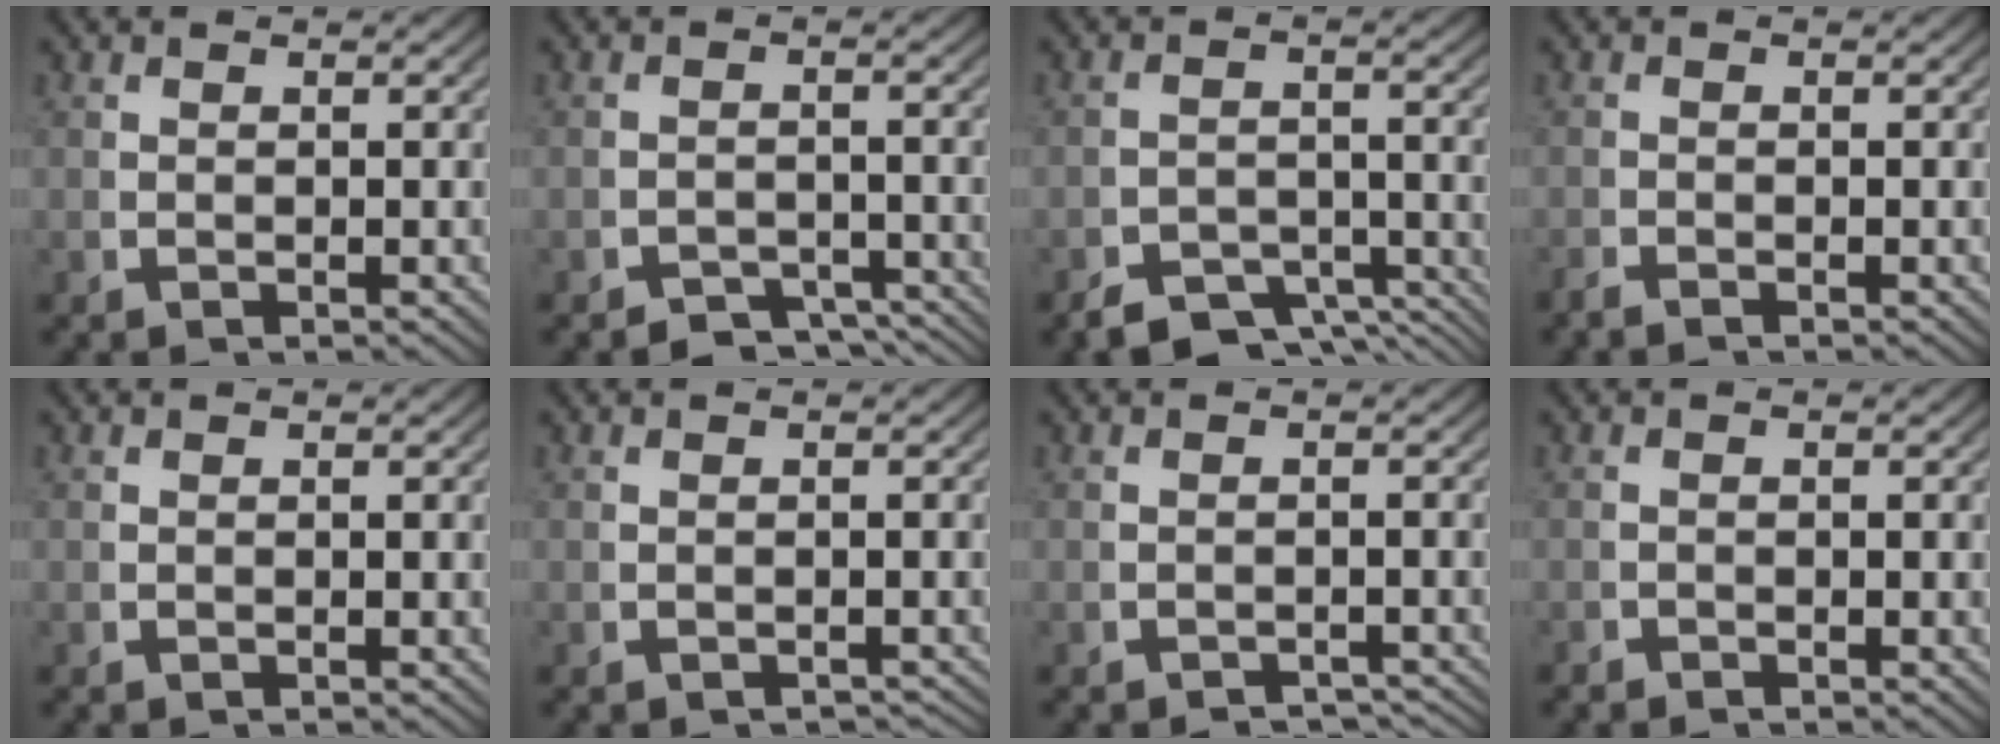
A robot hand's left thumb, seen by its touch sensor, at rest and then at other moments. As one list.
[{"total": 4.3, "force": [-3.3, 2.0, 1.9], "torque": [-0.018, -0.022, -0.051]}, {"total": 4.8, "force": [-3.5, 2.4, 2.2], "torque": [-0.019, -0.017, -0.065]}, {"total": 1.0, "force": [-1.0, 0.1, 0.0], "torque": [0.004, -0.005, -0.021]}, {"total": 0.0}, {"total": 1.8, "force": [-1.8, 0.3, 0.2], "torque": [0.000, -0.002, -0.026]}, {"total": 3.6, "force": [-3.5, 0.6, 0.7], "torque": [-0.002, -0.009, -0.051]}, {"total": 0.7, "force": [-0.7, 0.0, -0.2], "torque": [0.004, -0.007, -0.013]}]